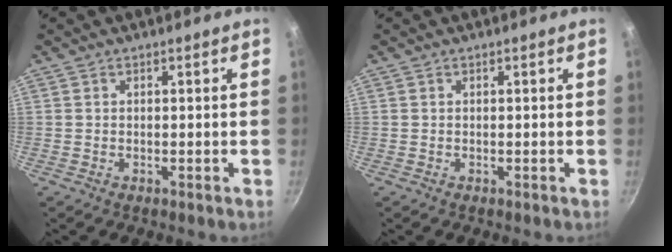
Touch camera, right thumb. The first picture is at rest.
{"total": 0.0}